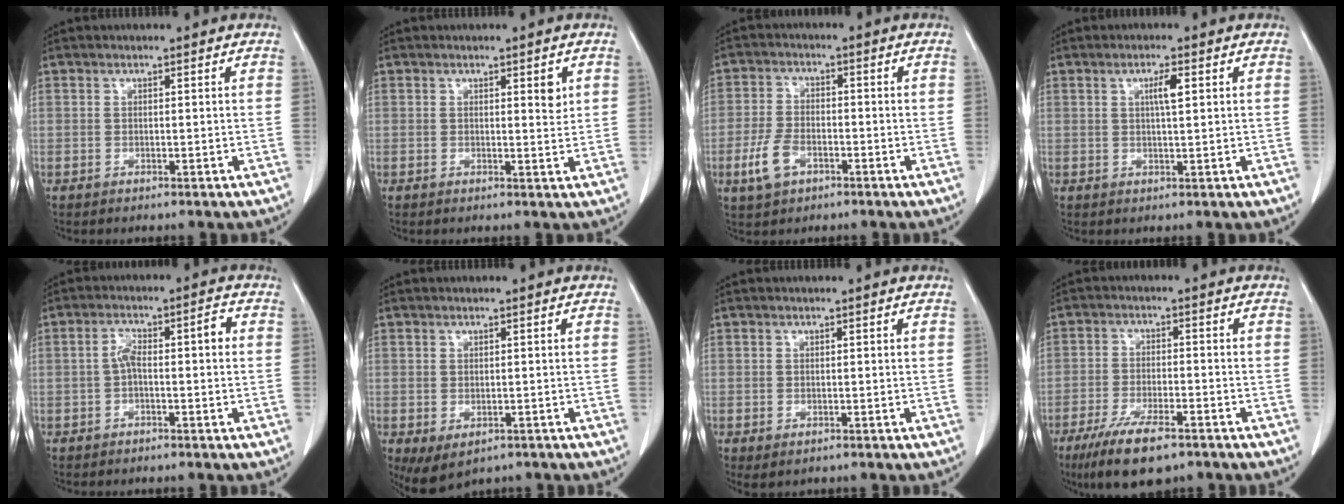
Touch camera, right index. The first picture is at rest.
{"total": 2.2, "force": [0.9, 0.6, 1.9], "torque": [-0.027, -0.005, 0.012]}
{"total": 5.9, "force": [-2.7, 3.3, 4.1], "torque": [-0.096, 0.002, -0.050]}
{"total": 2.7, "force": [0.8, 0.2, 2.6], "torque": [-0.045, 0.000, 0.013]}
{"total": 4.9, "force": [-0.2, 1.5, 4.6], "torque": [-0.084, 0.029, -0.005]}
{"total": 5.3, "force": [-2.8, 3.2, 3.2], "torque": [-0.052, -0.010, -0.036]}
{"total": 1.3, "force": [-0.5, 0.7, 0.9], "torque": [-0.014, -0.003, -0.001]}
{"total": 9.3, "force": [-6.4, 2.5, 6.3], "torque": [-0.116, -0.015, -0.107]}